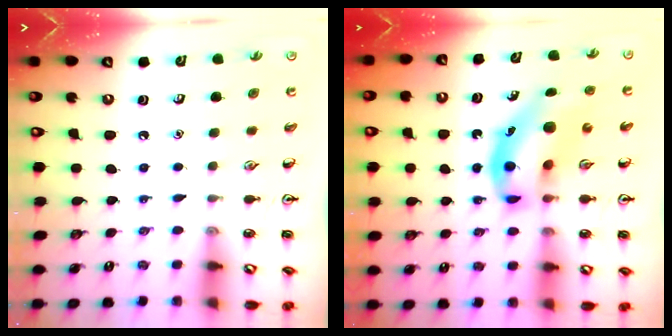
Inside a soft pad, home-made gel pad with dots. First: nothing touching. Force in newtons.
{"total": 10.7, "press": 10.4, "slide": 2.8}